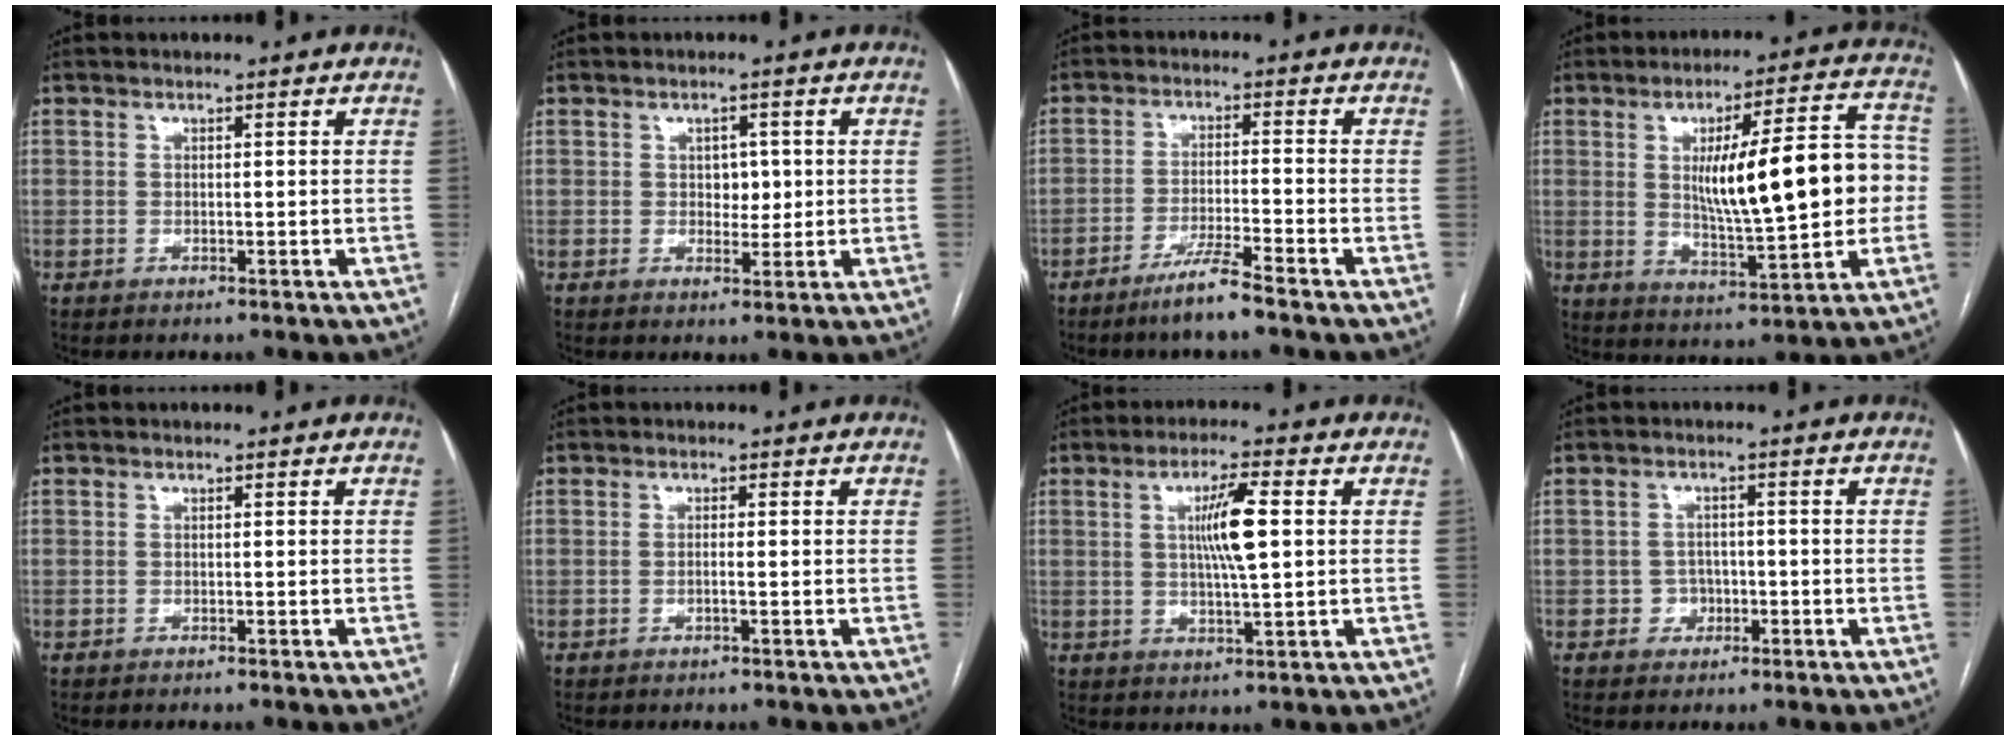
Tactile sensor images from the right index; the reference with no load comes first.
{"total": 2.7, "force": [0.3, 1.9, 1.9], "torque": [-0.019, 0.002, 0.007]}
{"total": 5.5, "force": [-4.3, -0.6, 3.5], "torque": [-0.065, -0.013, -0.084]}
{"total": 17.0, "force": [0.7, 3.6, 16.6], "torque": [-0.244, 0.026, 0.019]}
{"total": 0.0}
{"total": 0.9, "force": [-0.3, 0.0, 0.8], "torque": [-0.015, 0.001, -0.005]}
{"total": 7.0, "force": [1.1, 0.4, 6.9], "torque": [-0.126, 0.000, 0.019]}
{"total": 2.6, "force": [-1.0, 2.3, 0.5], "torque": [0.000, 0.011, -0.015]}